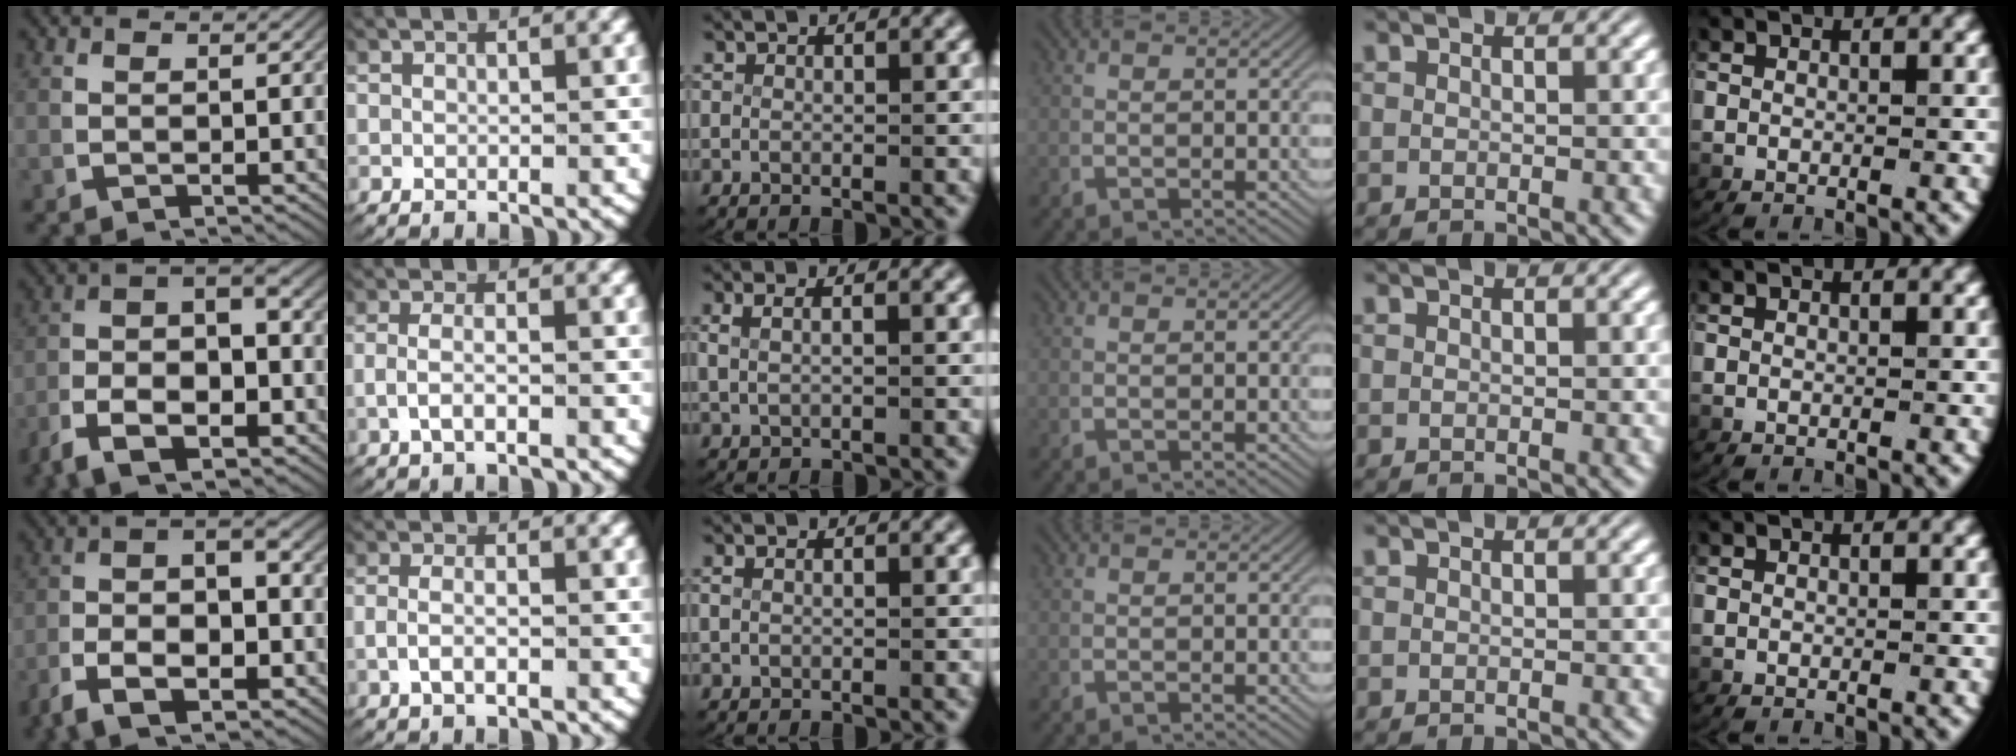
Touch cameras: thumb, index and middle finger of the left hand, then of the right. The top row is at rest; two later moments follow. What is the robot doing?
{"motion": "lift_and_place", "object": "towel"}